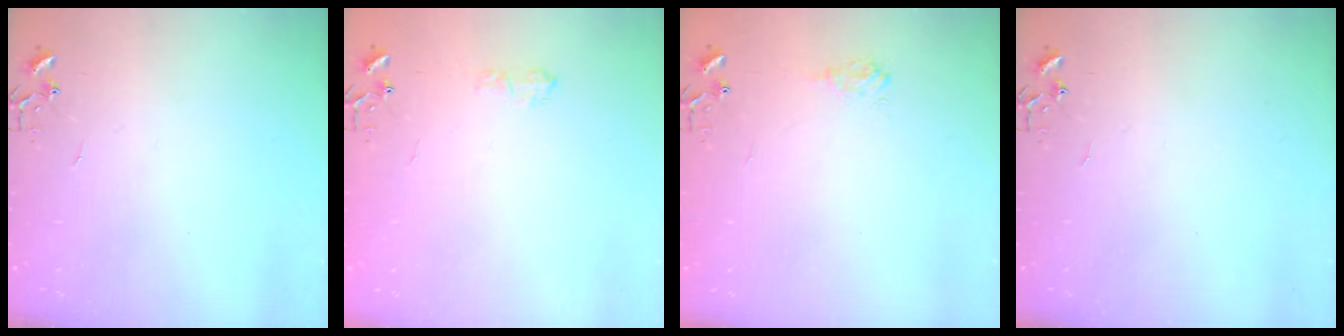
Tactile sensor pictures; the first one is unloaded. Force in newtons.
{"total": 6.3, "press": 6.3, "slide": 0.8}
{"total": 6.8, "press": 6.8, "slide": 0.8}
{"total": 0.0}